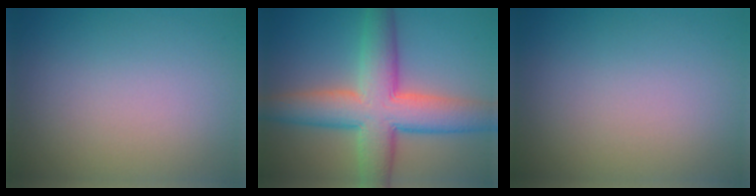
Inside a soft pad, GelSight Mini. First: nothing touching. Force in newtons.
{"total": 9.5, "press": 9.5, "slide": 0.6}
{"total": 0.0}